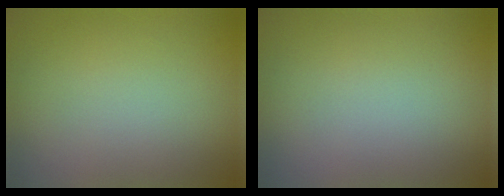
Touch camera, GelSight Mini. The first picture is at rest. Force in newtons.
{"total": 0.0}